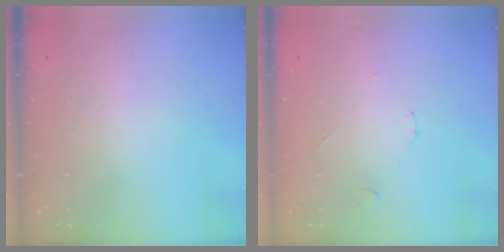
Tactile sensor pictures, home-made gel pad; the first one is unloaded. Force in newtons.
{"total": 3.8, "press": 3.8, "slide": 0.5}